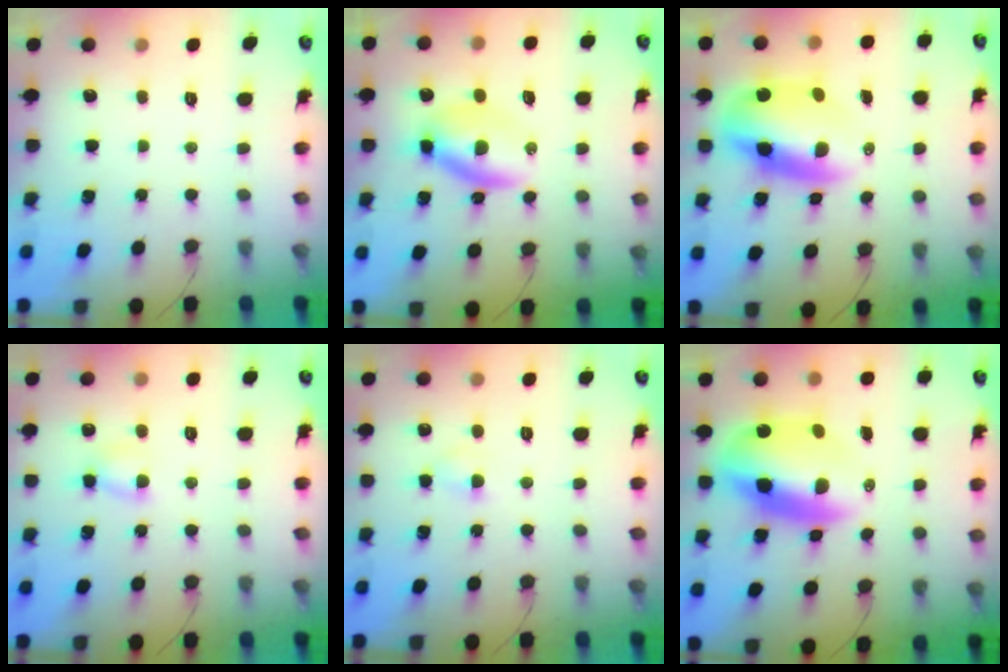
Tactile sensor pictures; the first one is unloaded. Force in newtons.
{"total": 6.2, "press": 6.2, "slide": 0.6}
{"total": 11.9, "press": 11.5, "slide": 3.0}
{"total": 4.7, "press": 4.6, "slide": 0.8}
{"total": 2.6, "press": 2.4, "slide": 1.1}
{"total": 14.6, "press": 14.0, "slide": 4.0}